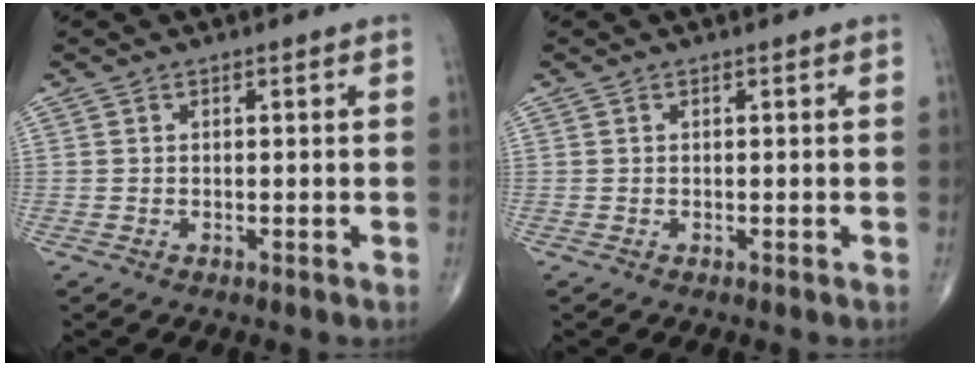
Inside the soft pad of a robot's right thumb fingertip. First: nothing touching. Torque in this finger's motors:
{"motor_torque": [-0.05, 0.05, 0.01, -0.01, 0.00]}